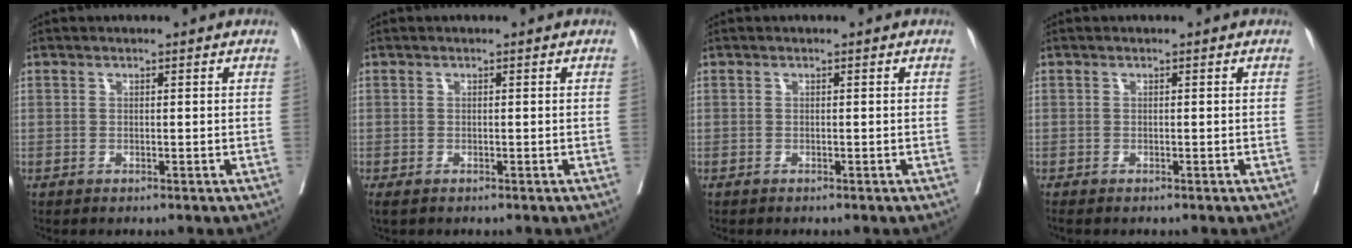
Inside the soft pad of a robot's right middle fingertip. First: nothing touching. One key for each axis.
{"total": 1.3, "fx": -1.0, "fy": 0.4, "fz": 0.7, "tx": -0.010, "ty": -0.006, "tz": -0.015}
{"total": 0.0}
{"total": 1.2, "fx": -1.1, "fy": 0.1, "fz": 0.6, "tx": -0.009, "ty": -0.004, "tz": -0.016}